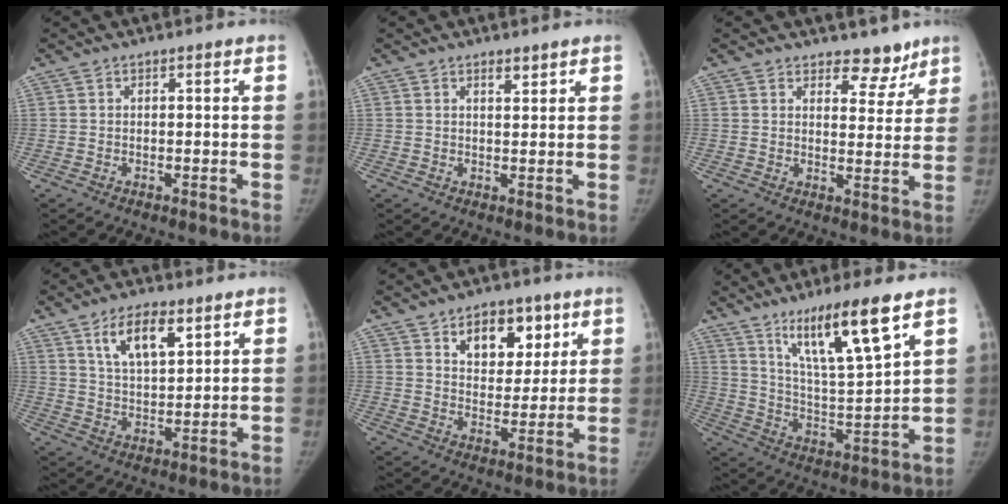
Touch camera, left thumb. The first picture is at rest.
{"total": 1.8, "force": [1.4, 0.6, 0.9], "torque": [-0.008, -0.010, 0.023]}
{"total": 6.0, "force": [4.7, 3.4, 1.6], "torque": [0.019, -0.030, 0.064]}
{"total": 9.7, "force": [5.3, 4.3, 6.9], "torque": [-0.104, -0.027, 0.100]}
{"total": 11.6, "force": [6.0, 7.2, 6.8], "torque": [-0.056, -0.030, 0.094]}
{"total": 15.6, "force": [9.6, 2.2, 12.0], "torque": [-0.202, -0.057, 0.180]}